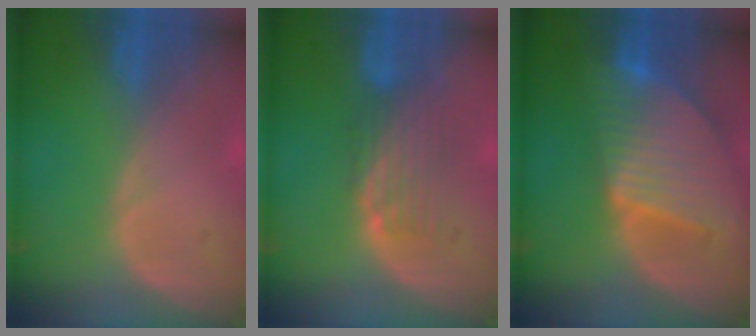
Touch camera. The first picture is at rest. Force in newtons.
{"total": 5.1, "press": 4.4, "slide": 2.6}
{"total": 9.5, "press": 8.2, "slide": 4.8}